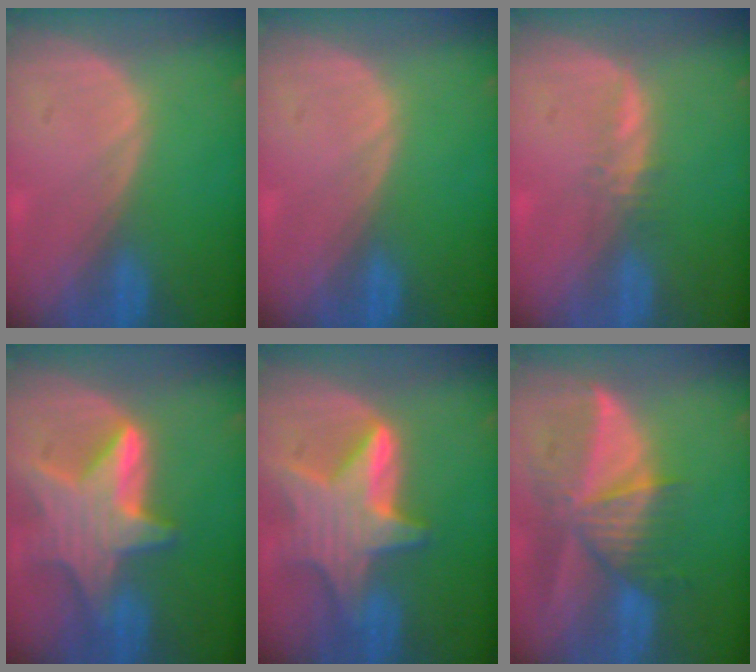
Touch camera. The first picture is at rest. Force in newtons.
{"total": 0.0}
{"total": 1.6, "press": 1.5, "slide": 0.5}
{"total": 9.5, "press": 9.5, "slide": 0.6}
{"total": 9.5, "press": 9.5, "slide": 0.7}
{"total": 9.8, "press": 8.6, "slide": 4.5}